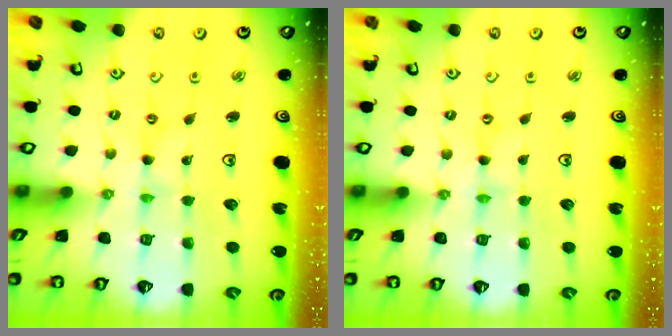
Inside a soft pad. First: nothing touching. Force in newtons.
{"total": 0.0}